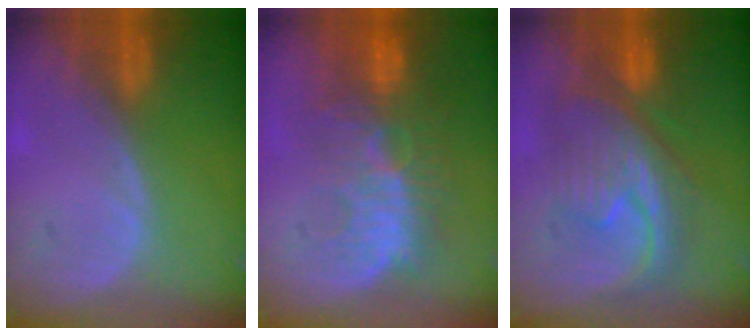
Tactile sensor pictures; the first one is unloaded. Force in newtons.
{"total": 10.8, "press": 9.5, "slide": 5.2}
{"total": 9.1, "press": 9.0, "slide": 0.6}